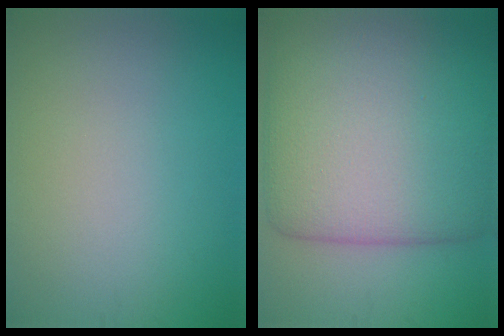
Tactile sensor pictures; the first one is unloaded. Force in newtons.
{"total": 14.4, "press": 14.4, "slide": 0.5}